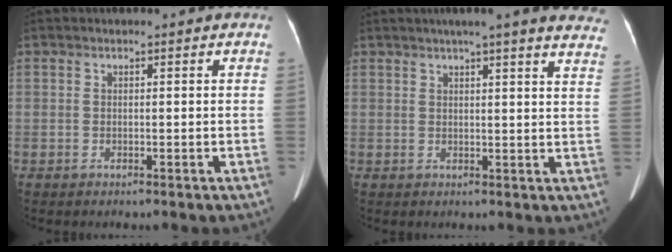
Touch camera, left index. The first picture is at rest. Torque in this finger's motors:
{"motor_torque": [0.91, -1.23, 0.43, 0.10]}